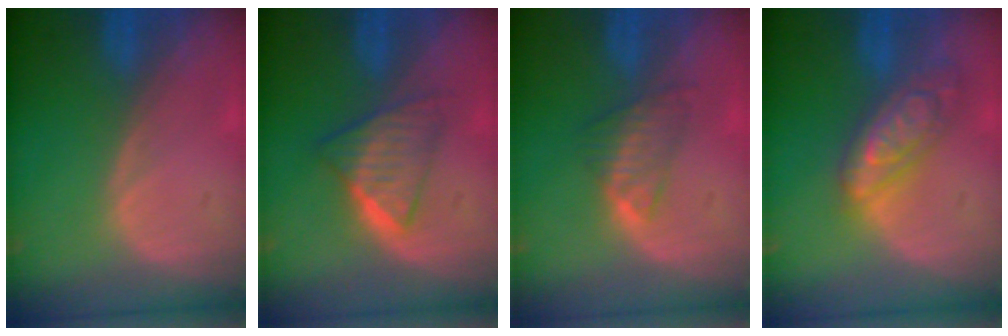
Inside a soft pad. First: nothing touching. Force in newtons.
{"total": 6.2, "press": 5.4, "slide": 3.0}
{"total": 3.7, "press": 3.6, "slide": 0.7}
{"total": 7.2, "press": 7.2, "slide": 0.6}